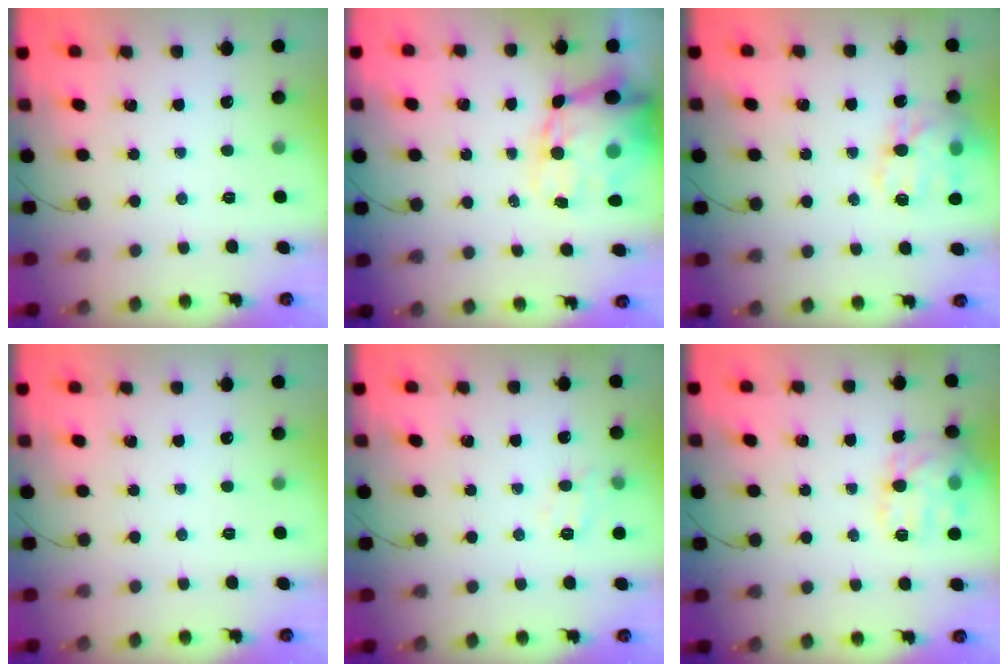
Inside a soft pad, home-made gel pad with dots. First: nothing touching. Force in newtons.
{"total": 16.4, "press": 16.0, "slide": 3.6}
{"total": 16.5, "press": 16.3, "slide": 2.5}
{"total": 0.0}
{"total": 8.2, "press": 8.1, "slide": 1.1}
{"total": 15.5, "press": 15.5, "slide": 0.6}